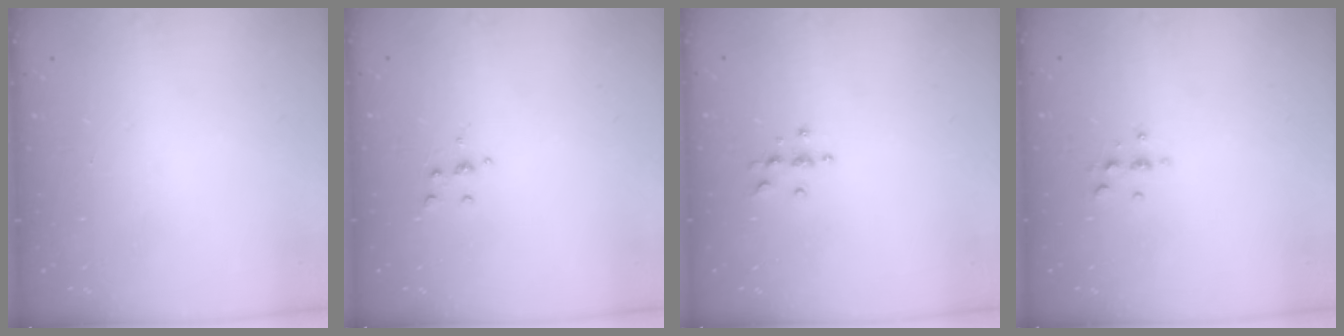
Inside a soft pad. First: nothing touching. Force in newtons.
{"total": 4.0, "press": 3.9, "slide": 0.9}
{"total": 3.8, "press": 3.7, "slide": 0.5}
{"total": 3.0, "press": 3.0, "slide": 0.4}